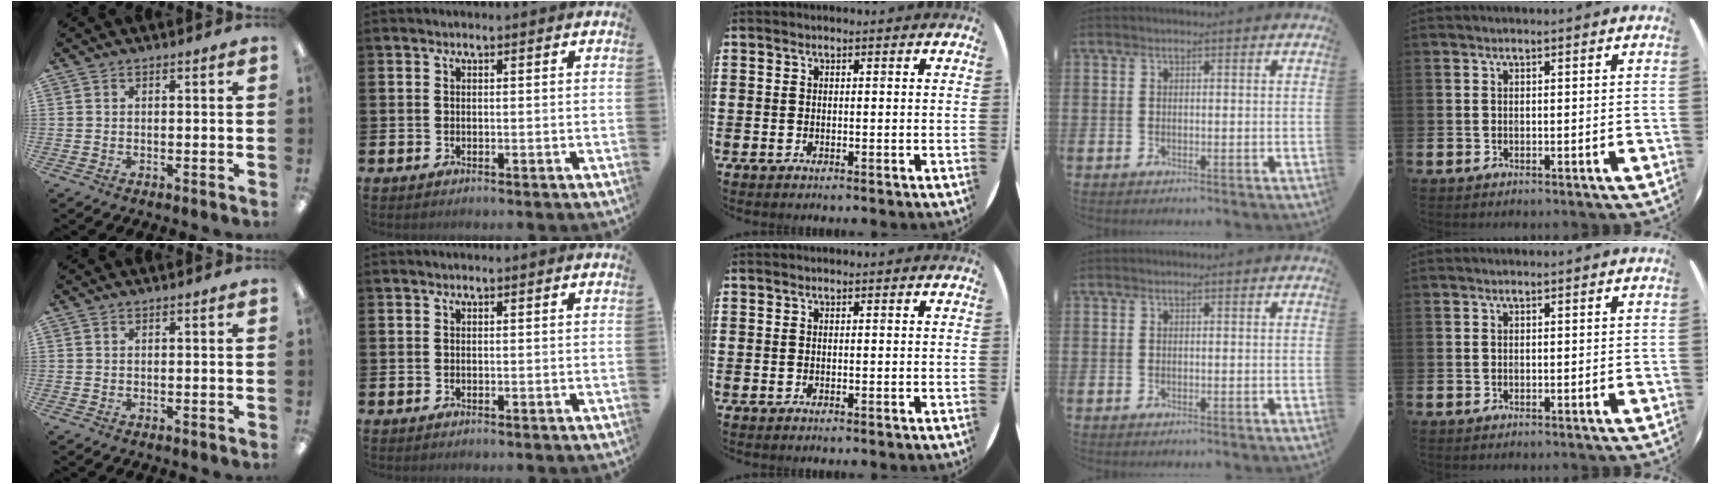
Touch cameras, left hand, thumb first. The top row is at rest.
{}